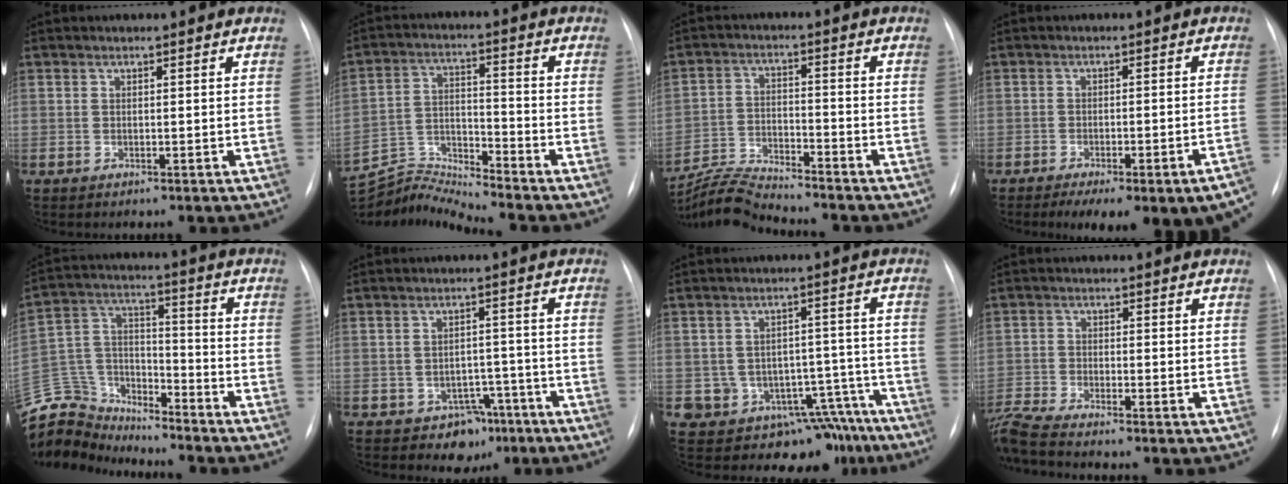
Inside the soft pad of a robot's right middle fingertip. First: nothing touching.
{"total": 10.0, "force": [-9.8, -2.2, -0.4], "torque": [-0.004, 0.026, -0.186]}
{"total": 7.7, "force": [-7.6, -0.9, 0.8], "torque": [-0.024, -0.006, -0.142]}
{"total": 16.0, "force": [-12.0, 2.8, 10.2], "torque": [-0.089, 0.010, -0.147]}
{"total": 14.2, "force": [-13.8, 3.6, 0.7], "torque": [-0.024, 0.056, -0.252]}
{"total": 5.2, "force": [-3.2, 3.9, 1.1], "torque": [0.002, 0.019, -0.035]}
{"total": 12.8, "force": [-9.2, 8.5, 2.5], "torque": [-0.005, 0.058, -0.108]}
{"total": 7.2, "force": [-6.7, -1.1, 2.5], "torque": [-0.067, -0.011, -0.129]}